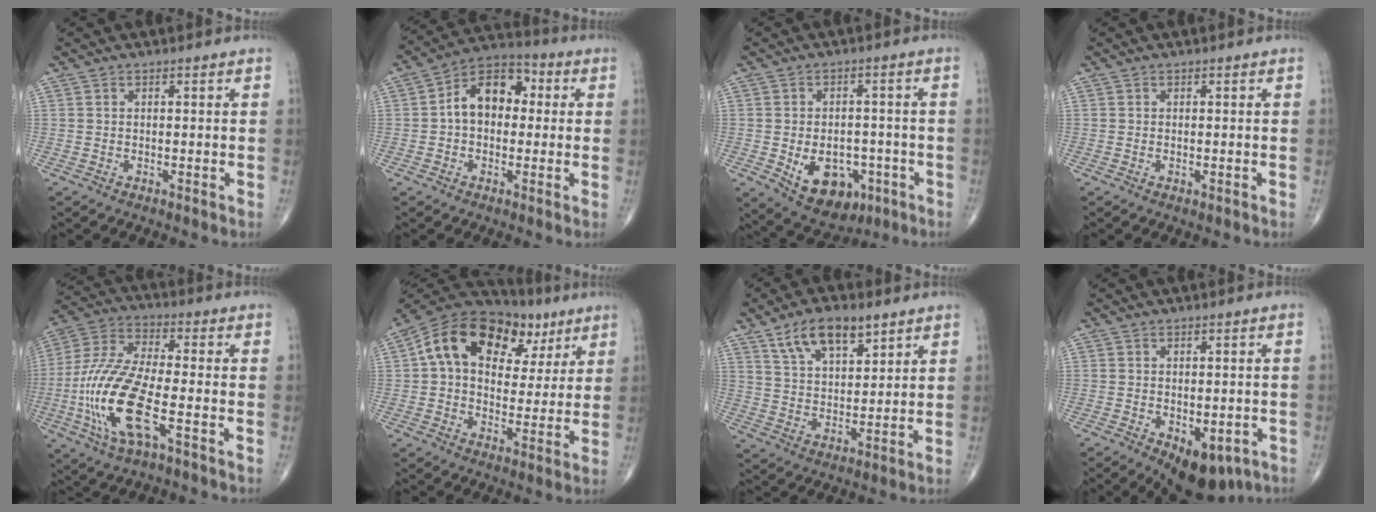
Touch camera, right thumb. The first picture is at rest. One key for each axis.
{"total": 11.3, "fx": 0.9, "fy": 7.7, "fz": 8.2, "tx": -0.105, "ty": 0.033, "tz": -0.001}
{"total": 11.7, "fx": -4.1, "fy": 7.9, "fz": 7.6, "tx": -0.086, "ty": 0.016, "tz": -0.044}
{"total": 0.6, "fx": -0.2, "fy": 0.3, "fz": 0.5, "tx": -0.008, "ty": -0.002, "tz": -0.003}
{"total": 18.0, "fx": -5.2, "fy": 6.0, "fz": 16.1, "tx": -0.360, "ty": 0.017, "tz": -0.098}
{"total": 20.7, "fx": 7.3, "fy": 13.5, "fz": 13.9, "tx": -0.194, "ty": 0.025, "tz": 0.109}
{"total": 11.2, "fx": 6.8, "fy": 5.2, "fz": 7.2, "tx": -0.109, "ty": -0.026, "tz": 0.127}
{"total": 10.3, "fx": -5.0, "fy": 5.4, "fz": 7.1, "tx": -0.079, "ty": 0.008, "tz": -0.060}